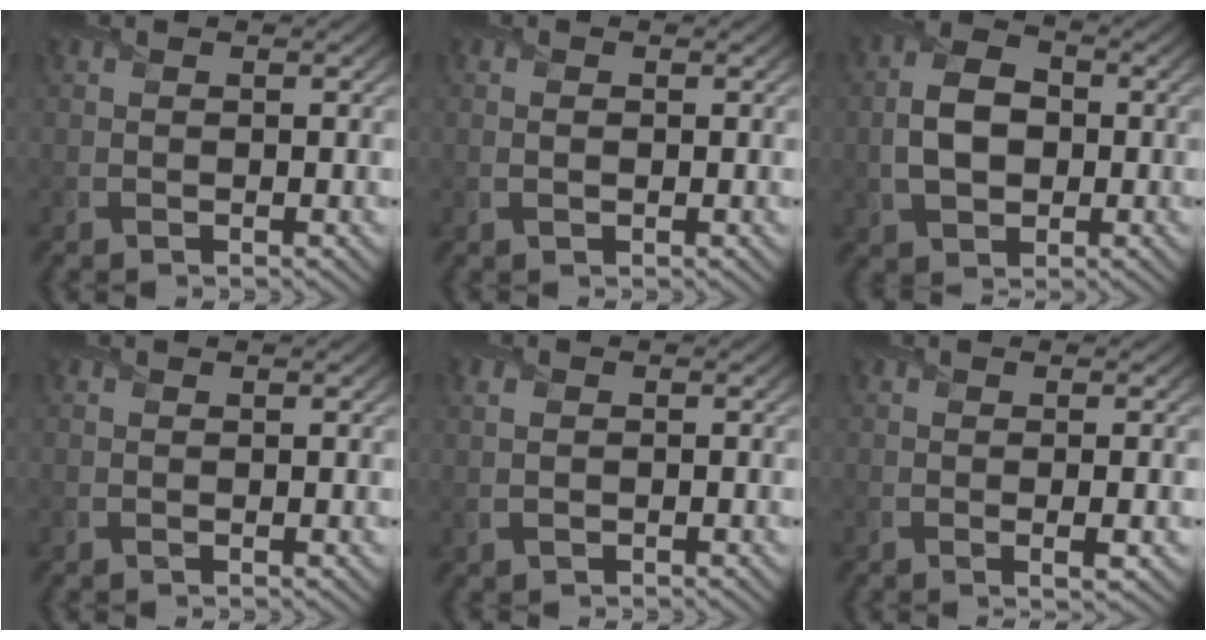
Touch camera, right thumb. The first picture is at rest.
{"total": 0.8, "force": [0.0, 0.5, 0.6], "torque": [-0.013, 0.000, 0.002]}
{"total": 6.4, "force": [-0.4, 4.4, 4.6], "torque": [-0.097, 0.002, -0.012]}
{"total": 0.0}
{"total": 1.7, "force": [0.1, 1.2, 1.2], "torque": [-0.027, 0.001, 0.005]}
{"total": 2.0, "force": [-0.3, 0.2, 1.9], "torque": [-0.032, 0.001, -0.006]}